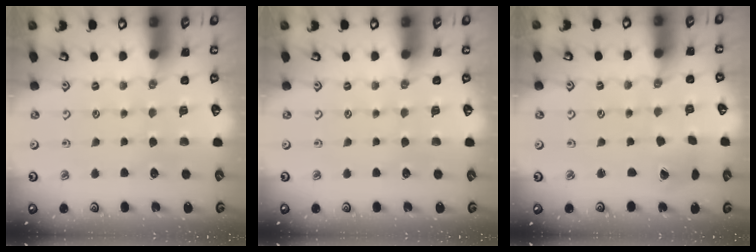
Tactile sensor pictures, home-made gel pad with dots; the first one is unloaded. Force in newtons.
{"total": 0.0}
{"total": 1.8, "press": 1.8, "slide": 0.2}